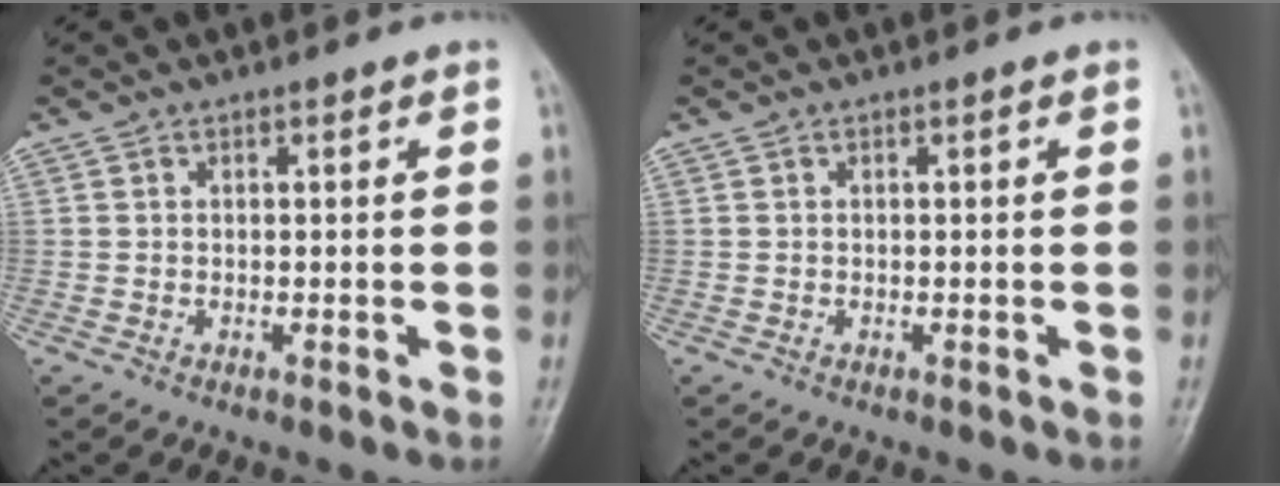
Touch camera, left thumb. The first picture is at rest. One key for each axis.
{"total": 0.0}